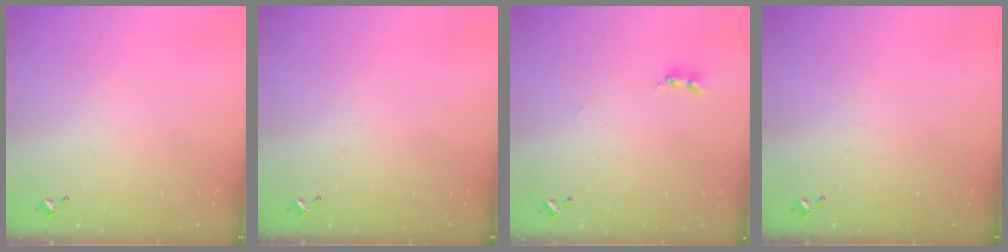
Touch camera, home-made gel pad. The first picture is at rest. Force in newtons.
{"total": 0.0}
{"total": 1.6, "press": 1.6, "slide": 0.4}
{"total": 0.0}